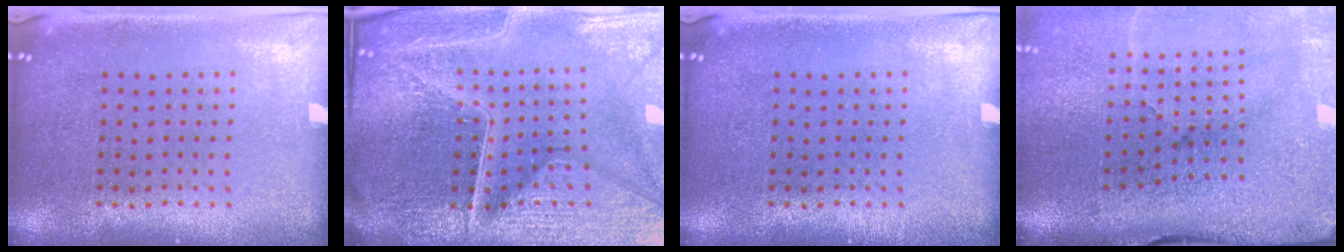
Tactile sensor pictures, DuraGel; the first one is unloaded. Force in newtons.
{"total": 7.1, "press": 6.2, "slide": 3.4}
{"total": 0.0}
{"total": 5.1, "press": 4.0, "slide": 3.2}